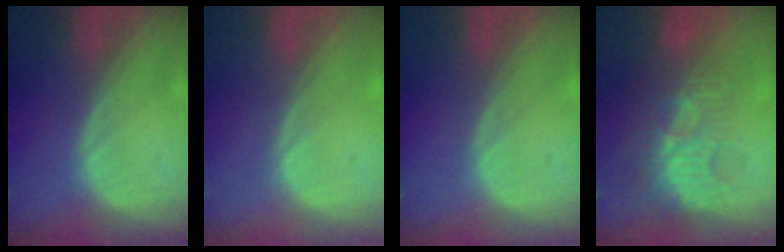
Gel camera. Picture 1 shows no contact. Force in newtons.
{"total": 0.5, "press": 0.1, "slide": 0.5}
{"total": 0.0}
{"total": 9.4, "press": 8.4, "slide": 4.3}